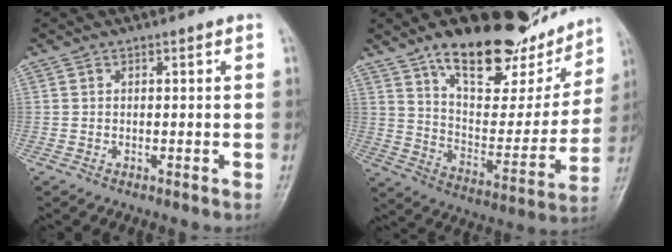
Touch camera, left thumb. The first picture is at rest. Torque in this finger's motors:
{"motor_torque": [1.05, 1.12, 1.51, -1.26, 0.26]}